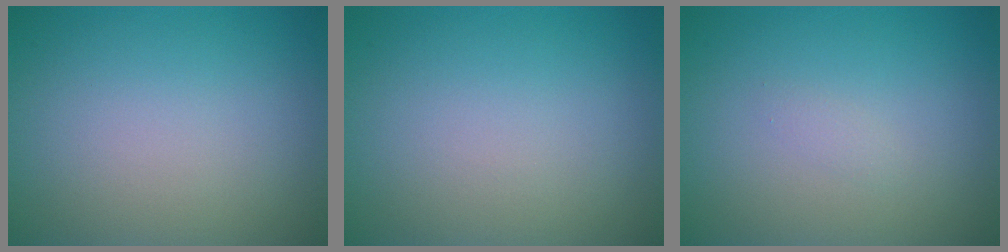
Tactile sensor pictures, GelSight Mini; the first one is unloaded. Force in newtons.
{"total": 0.0}
{"total": 0.5, "press": 0.5, "slide": 0.0}